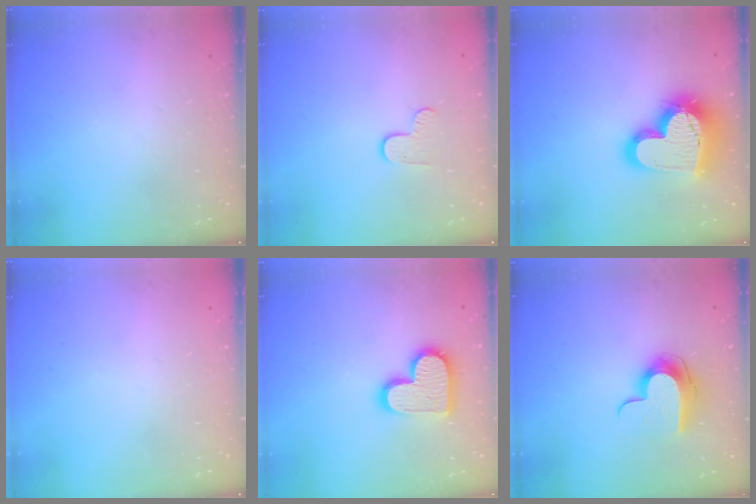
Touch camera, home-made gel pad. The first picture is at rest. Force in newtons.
{"total": 6.4, "press": 6.4, "slide": 0.5}
{"total": 23.1, "press": 23.0, "slide": 1.8}
{"total": 0.0}
{"total": 14.2, "press": 14.2, "slide": 0.9}
{"total": 10.2, "press": 10.2, "slide": 0.5}